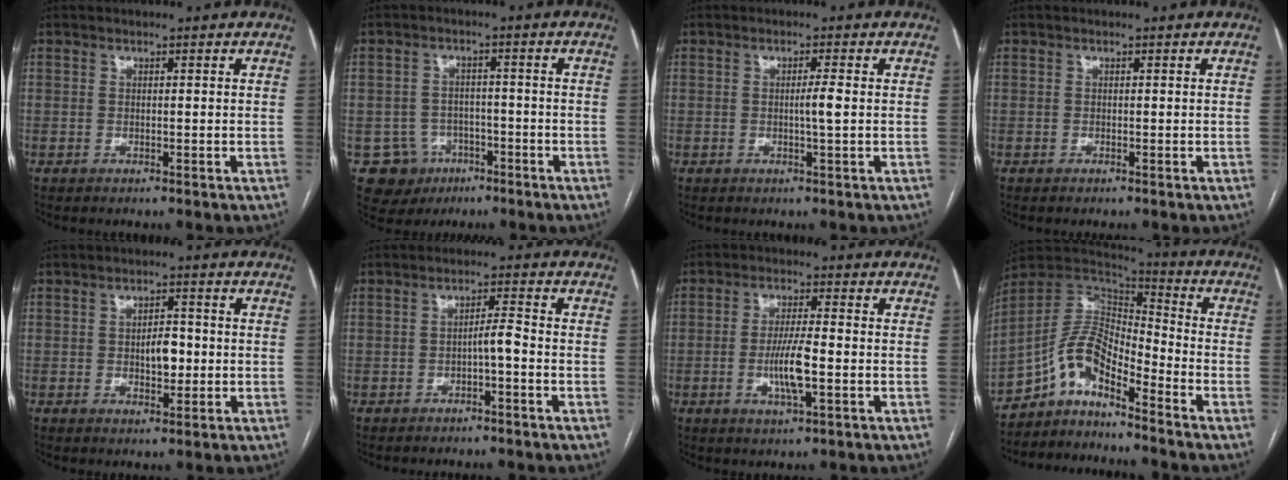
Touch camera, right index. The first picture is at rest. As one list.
[{"total": 6.8, "force": [-2.8, 6.1, 0.6], "torque": [-0.009, 0.011, -0.032]}, {"total": 2.2, "force": [-0.1, -0.3, 2.2], "torque": [-0.036, -0.001, -0.003]}, {"total": 0.0}, {"total": 4.1, "force": [-0.3, 2.1, 3.5], "torque": [-0.052, 0.004, -0.001]}, {"total": 2.7, "force": [-1.1, 0.2, 2.5], "torque": [-0.037, 0.006, -0.020]}, {"total": 6.5, "force": [-1.6, 0.8, 6.2], "torque": [-0.121, -0.004, -0.028]}, {"total": 10.0, "force": [-7.2, 2.9, 6.3], "torque": [-0.125, 0.033, -0.132]}]